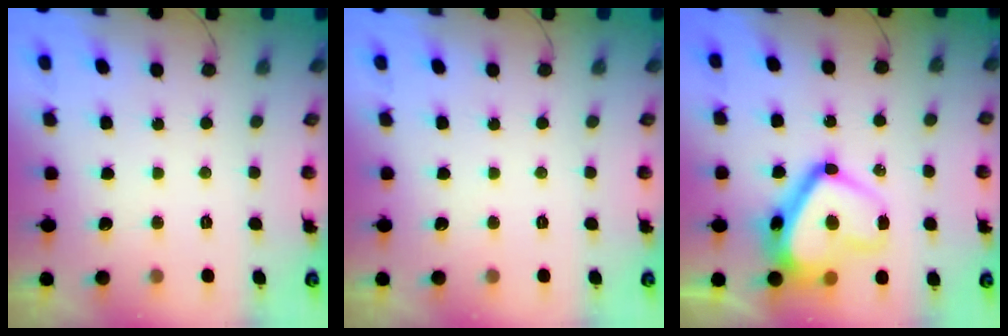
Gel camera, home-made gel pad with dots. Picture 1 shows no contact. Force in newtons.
{"total": 0.0}
{"total": 19.3, "press": 19.3, "slide": 1.3}